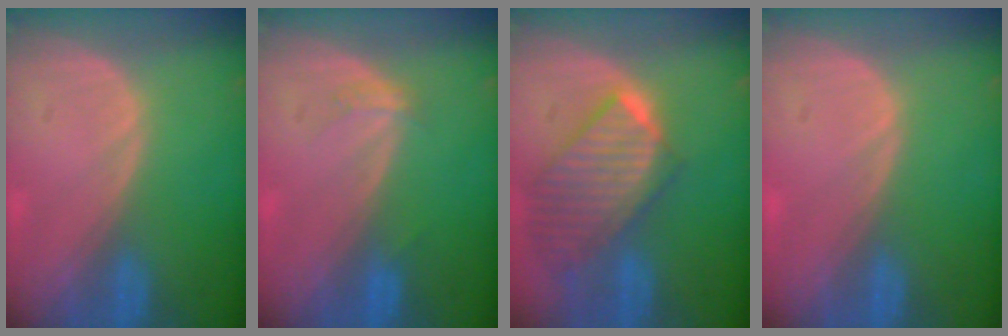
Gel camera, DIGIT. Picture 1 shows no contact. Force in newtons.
{"total": 1.5, "press": 1.4, "slide": 0.3}
{"total": 9.9, "press": 8.6, "slide": 4.8}
{"total": 0.5, "press": 0.1, "slide": 0.5}